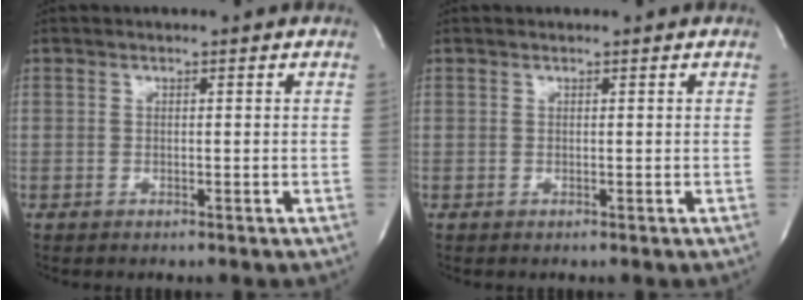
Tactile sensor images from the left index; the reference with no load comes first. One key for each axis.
{"total": 0.0}